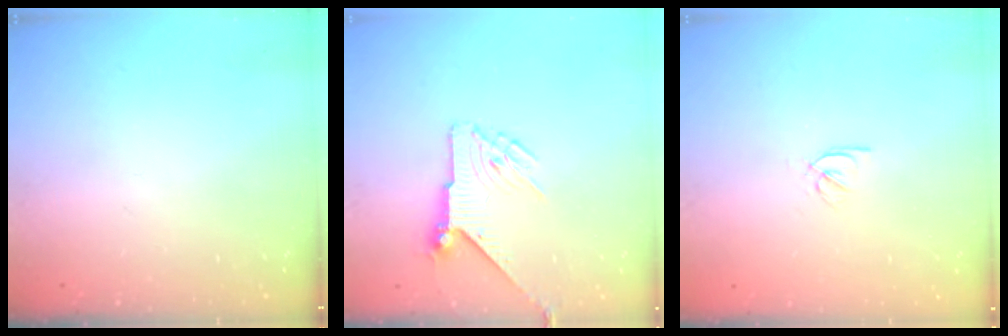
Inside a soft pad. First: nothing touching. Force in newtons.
{"total": 6.4, "press": 6.4, "slide": 0.1}
{"total": 2.5, "press": 2.4, "slide": 0.7}